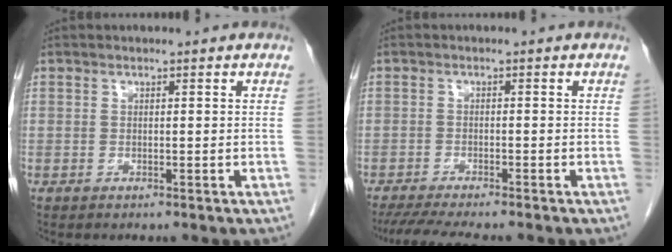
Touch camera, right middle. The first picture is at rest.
{"total": 8.4, "force": [-7.2, 0.6, 4.2], "torque": [-0.061, -0.015, -0.114]}